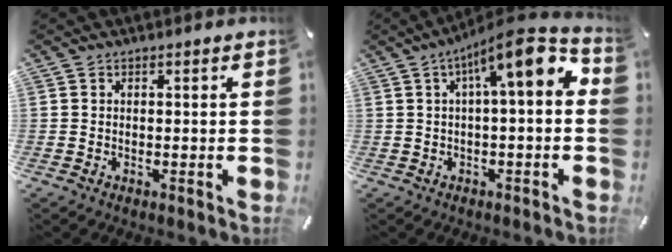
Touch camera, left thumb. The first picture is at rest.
{"total": 11.3, "force": [3.6, 3.1, 10.3], "torque": [-0.153, -0.024, 0.054]}